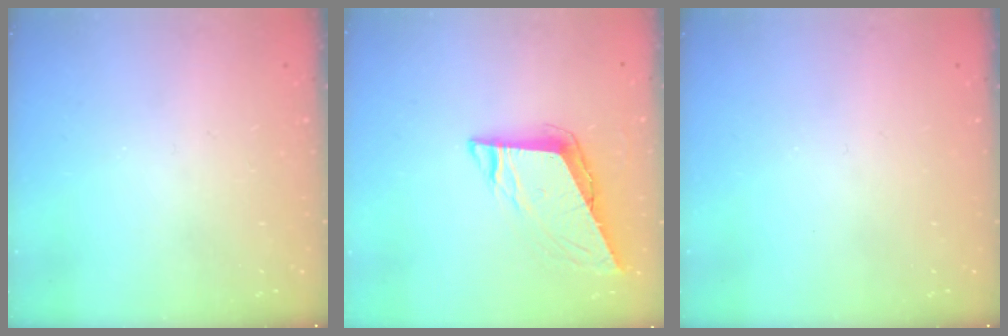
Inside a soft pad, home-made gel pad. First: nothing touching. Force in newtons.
{"total": 8.0, "press": 8.0, "slide": 0.8}
{"total": 0.0}